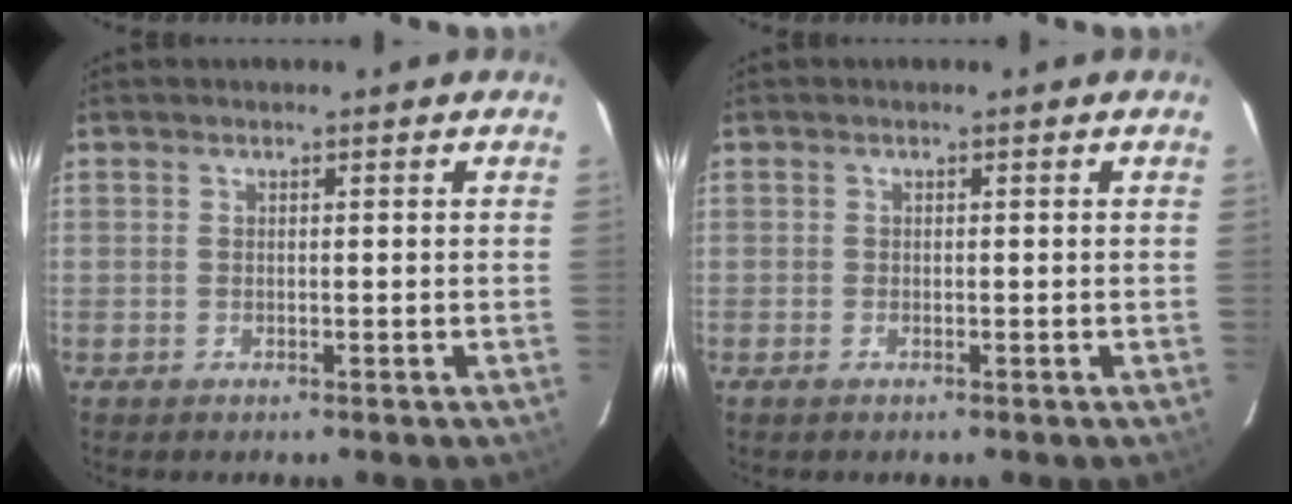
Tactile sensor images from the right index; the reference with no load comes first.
{"total": 0.7, "force": [-0.5, 0.4, 0.3], "torque": [-0.007, -0.003, -0.010]}